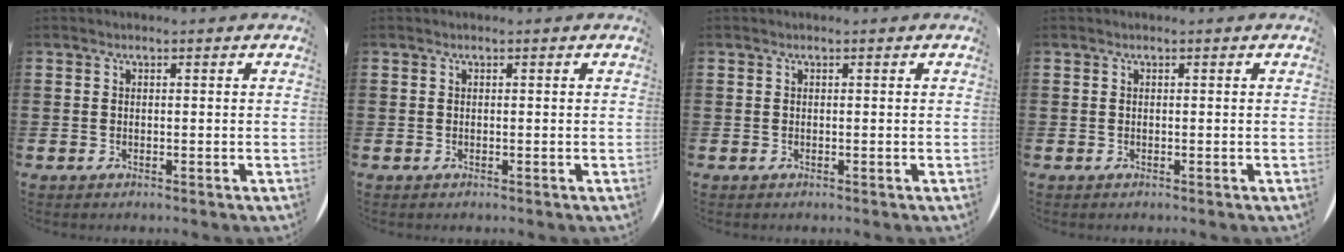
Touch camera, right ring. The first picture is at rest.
{"total": 0.0}
{"total": 0.0}
{"total": 0.0}